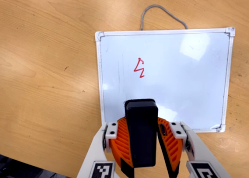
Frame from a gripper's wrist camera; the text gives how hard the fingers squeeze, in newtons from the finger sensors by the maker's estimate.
{"total": 9.4, "left": 9.4, "right": 9.3}